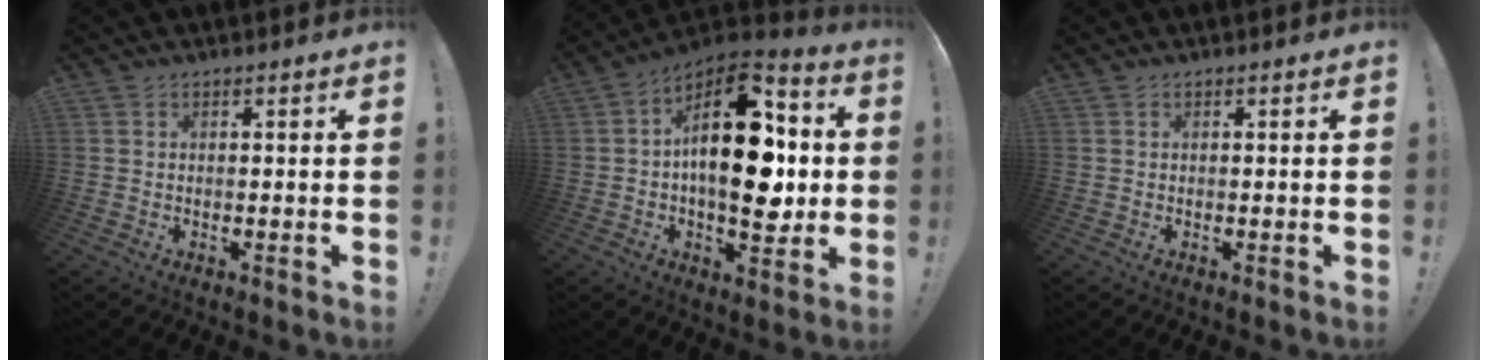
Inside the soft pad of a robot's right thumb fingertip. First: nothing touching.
{"total": 21.1, "force": [1.7, 11.1, 17.9], "torque": [-0.281, -0.007, 0.026]}
{"total": 0.0}